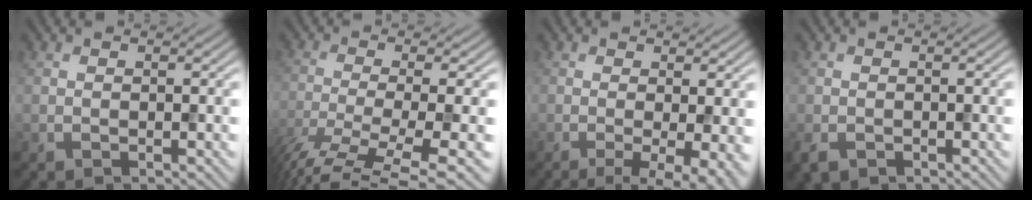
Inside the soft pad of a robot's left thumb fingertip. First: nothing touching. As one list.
[{"total": 8.8, "force": [-5.0, 1.9, 7.0], "torque": [-0.140, -0.022, -0.082]}, {"total": 5.9, "force": [-1.6, 1.3, 5.5], "torque": [-0.083, -0.006, -0.024]}, {"total": 1.8, "force": [-1.2, 1.1, 0.8], "torque": [-0.022, -0.008, -0.024]}]